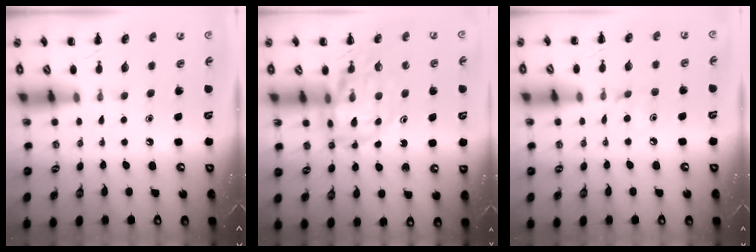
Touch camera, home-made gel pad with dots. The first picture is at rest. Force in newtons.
{"total": 14.9, "press": 14.4, "slide": 3.8}
{"total": 5.3, "press": 5.1, "slide": 1.3}